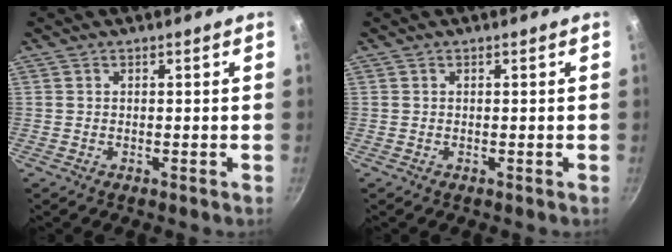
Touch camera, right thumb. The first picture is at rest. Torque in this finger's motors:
{"motor_torque": [0.04, 0.44, -0.37, -0.26, -0.02]}